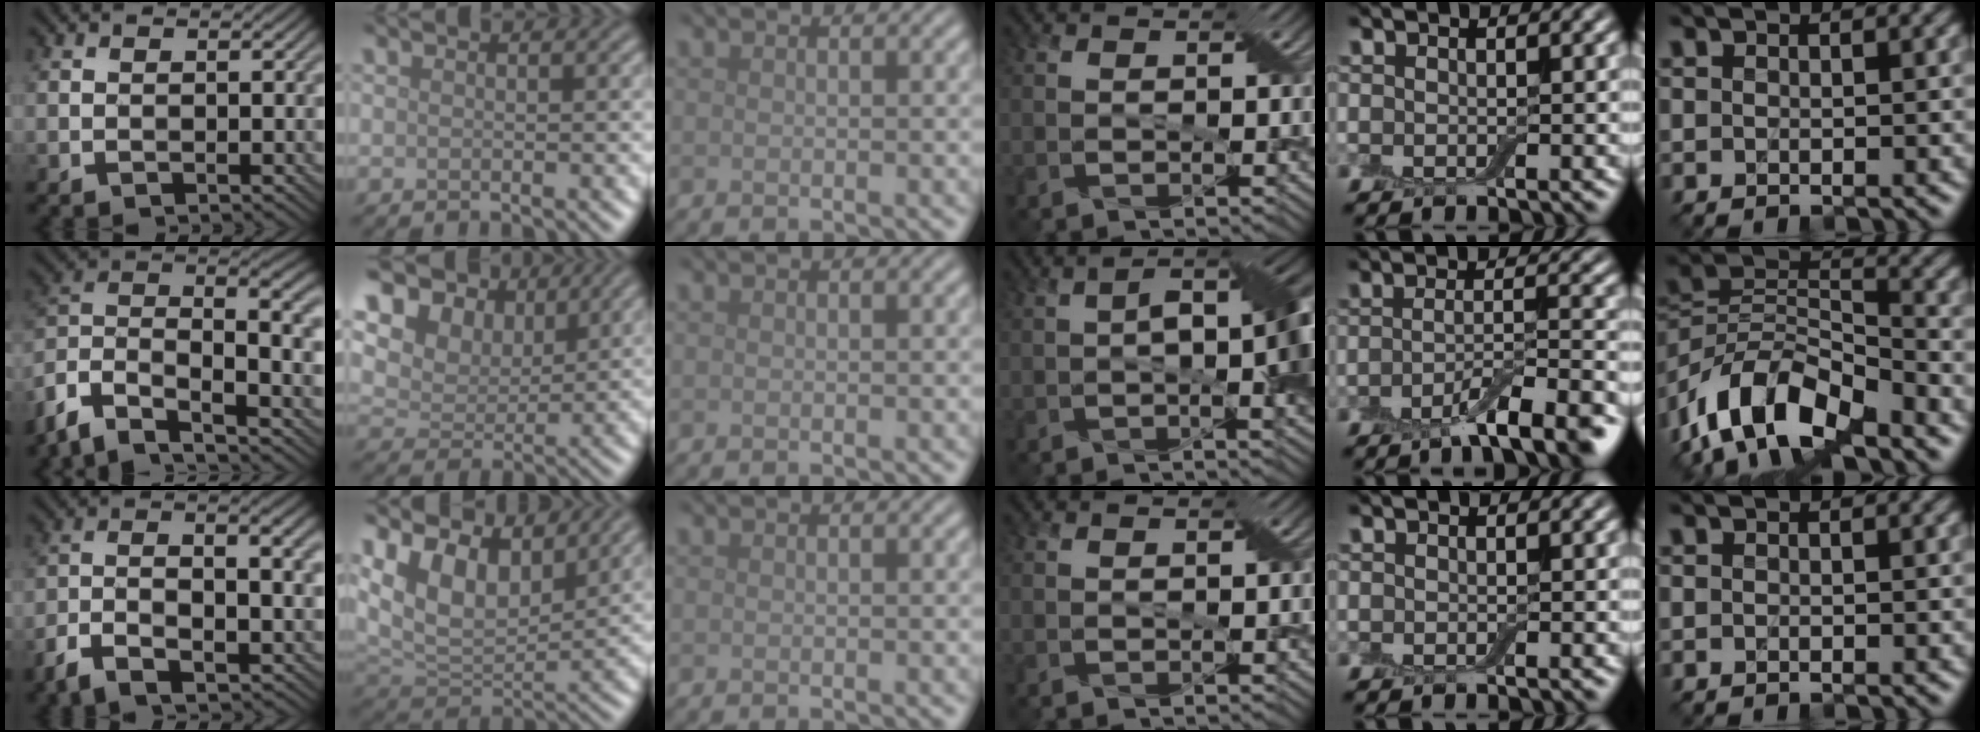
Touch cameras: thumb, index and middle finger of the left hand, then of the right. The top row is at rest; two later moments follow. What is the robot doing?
{"motion": "insert", "object": "backpack"}